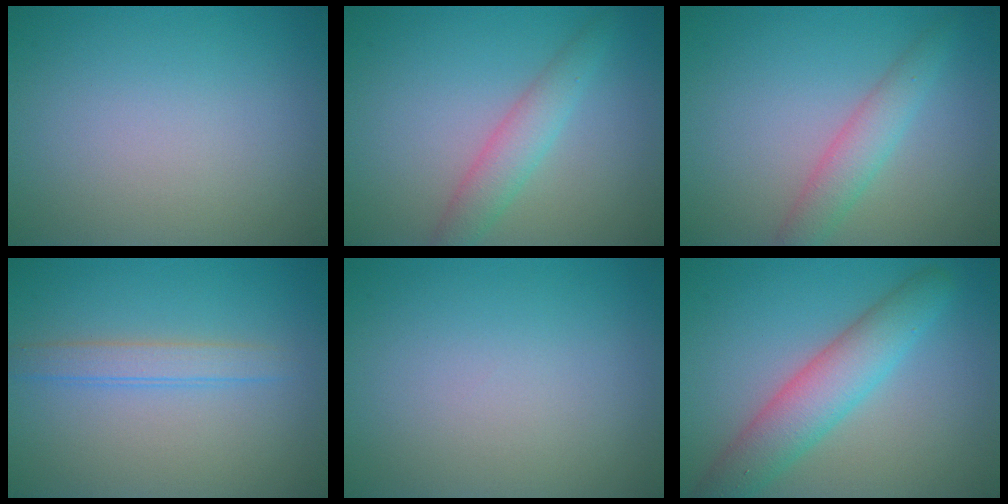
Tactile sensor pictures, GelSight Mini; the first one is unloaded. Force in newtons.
{"total": 2.9, "press": 2.9, "slide": 0.1}
{"total": 2.9, "press": 2.9, "slide": 0.1}
{"total": 2.0, "press": 2.0, "slide": 0.1}
{"total": 0.0}
{"total": 5.3, "press": 5.3, "slide": 0.3}